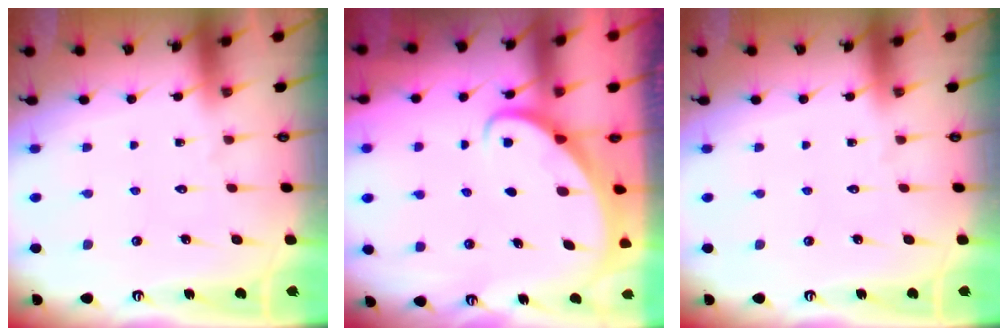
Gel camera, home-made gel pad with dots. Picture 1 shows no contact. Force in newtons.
{"total": 2.2, "press": 2.2, "slide": 0.2}
{"total": 0.0}